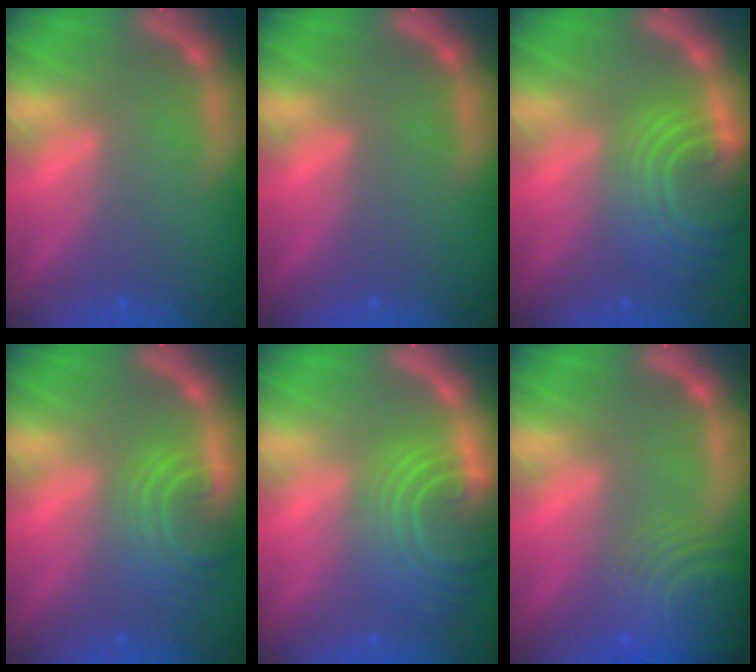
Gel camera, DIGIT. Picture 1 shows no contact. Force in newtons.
{"total": 0.0}
{"total": 9.0}
{"total": 5.5}
{"total": 9.0}
{"total": 9.5}